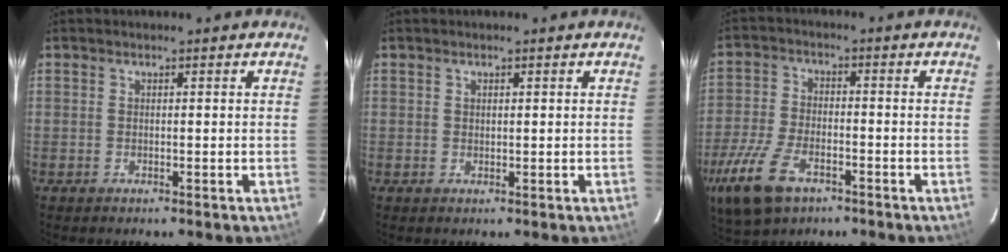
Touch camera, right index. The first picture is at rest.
{"total": 0.7, "force": [0.4, 0.5, 0.2], "torque": [-0.003, 0.002, 0.008]}
{"total": 14.6, "force": [-8.2, 7.6, 9.4], "torque": [-0.231, -0.027, -0.154]}